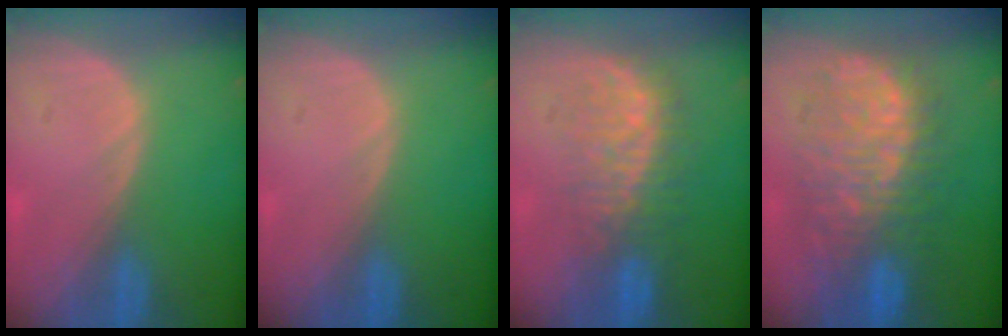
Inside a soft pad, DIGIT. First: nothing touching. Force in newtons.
{"total": 0.0}
{"total": 8.1, "press": 8.0, "slide": 0.7}
{"total": 11.9, "press": 11.8, "slide": 1.4}